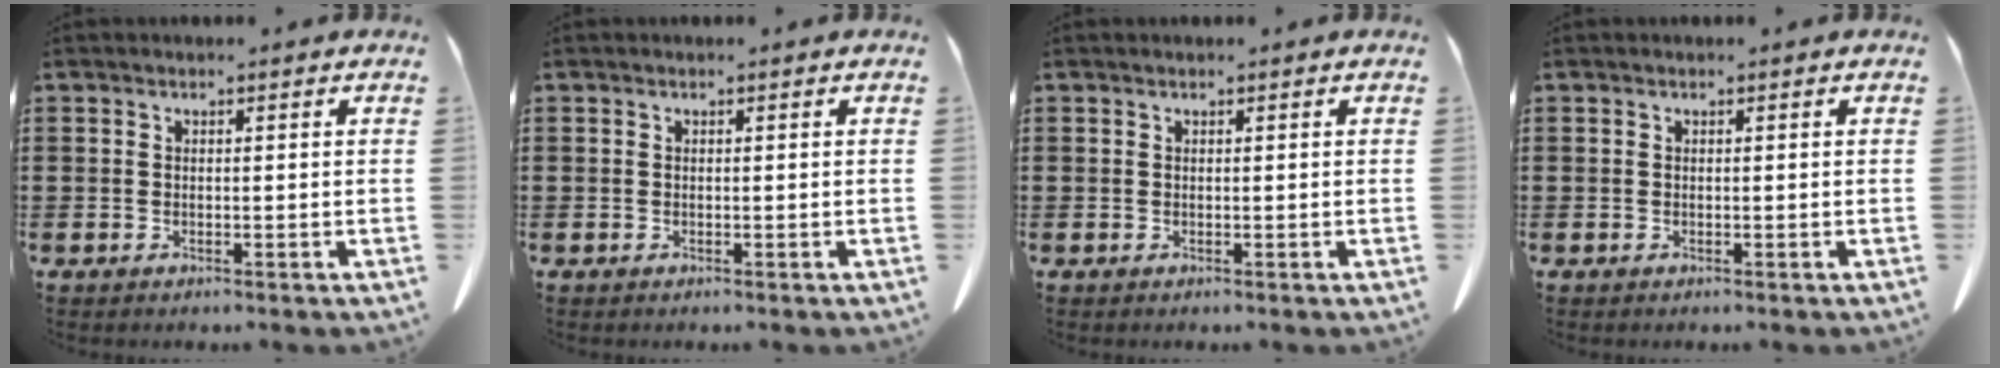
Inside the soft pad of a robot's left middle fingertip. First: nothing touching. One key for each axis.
{"total": 0.0}
{"total": 0.0}
{"total": 0.0}